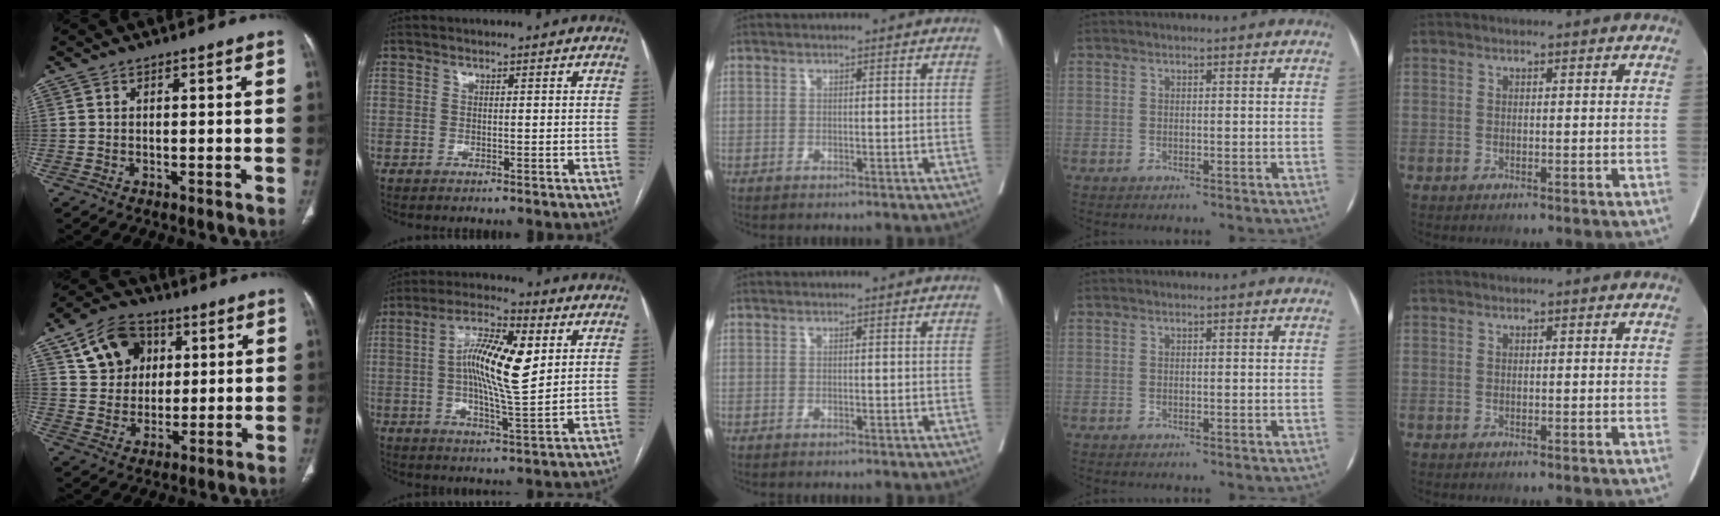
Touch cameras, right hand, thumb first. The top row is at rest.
{"thumb": {"total": 12.7, "force": [4.9, 10.0, 6.1], "torque": [-0.071, -0.004, 0.086]}, "index": {"total": 12.4, "force": [2.2, 2.4, 11.9], "torque": [-0.215, 0.011, 0.032]}}